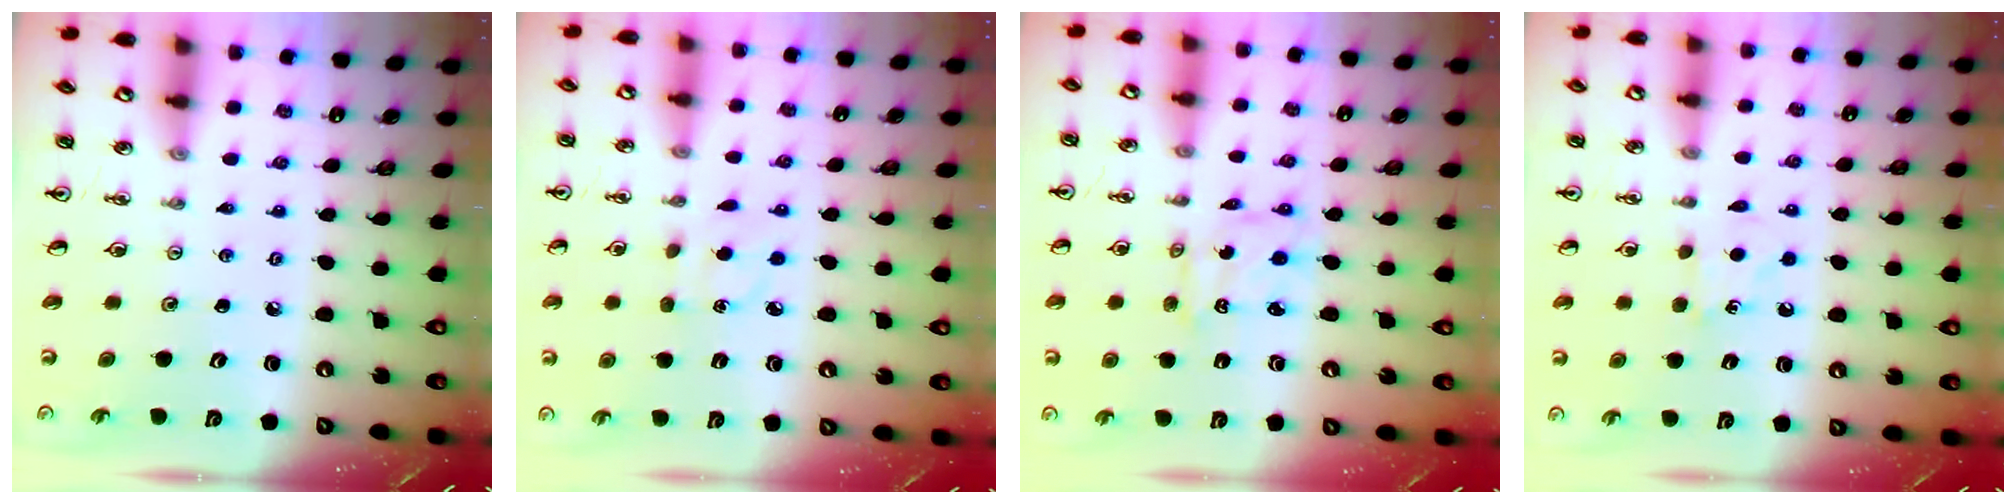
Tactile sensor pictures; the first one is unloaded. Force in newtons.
{"total": 4.0, "press": 3.9, "slide": 0.5}
{"total": 1.9, "press": 1.9, "slide": 0.1}
{"total": 5.6, "press": 5.5, "slide": 0.7}